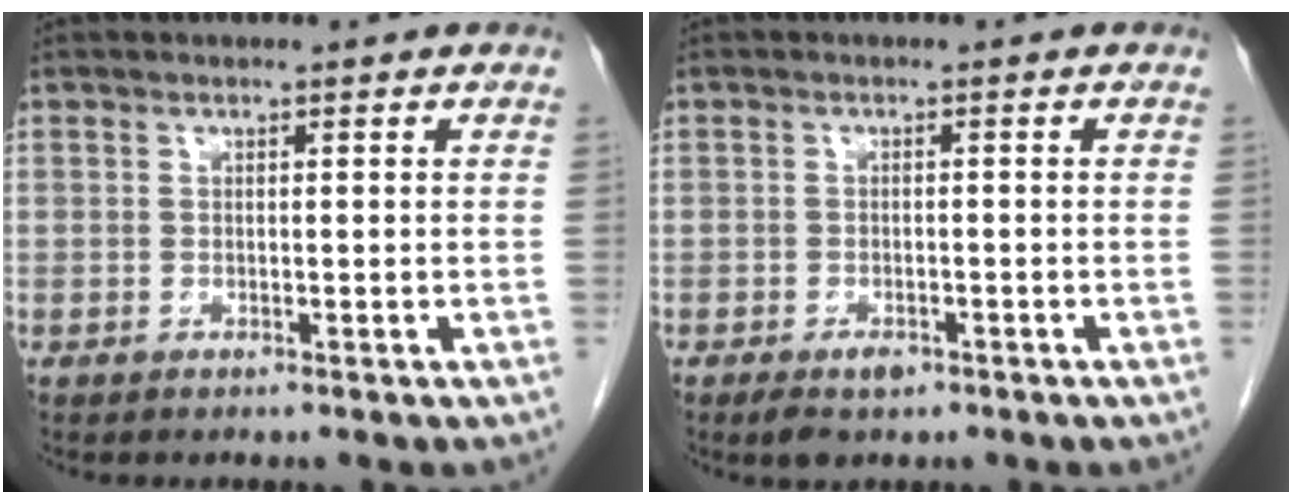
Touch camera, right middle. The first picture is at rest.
{"total": 3.1, "force": [-1.8, 1.5, 2.0], "torque": [-0.038, -0.003, -0.022]}